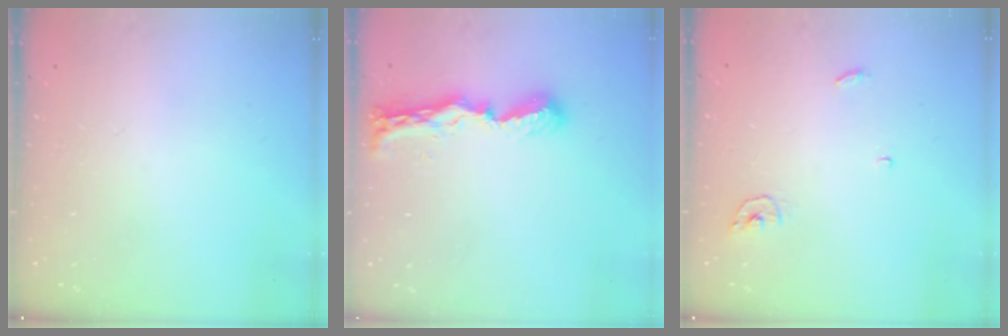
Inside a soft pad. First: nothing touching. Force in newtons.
{"total": 8.8, "press": 8.8, "slide": 0.3}
{"total": 3.7, "press": 3.6, "slide": 0.3}